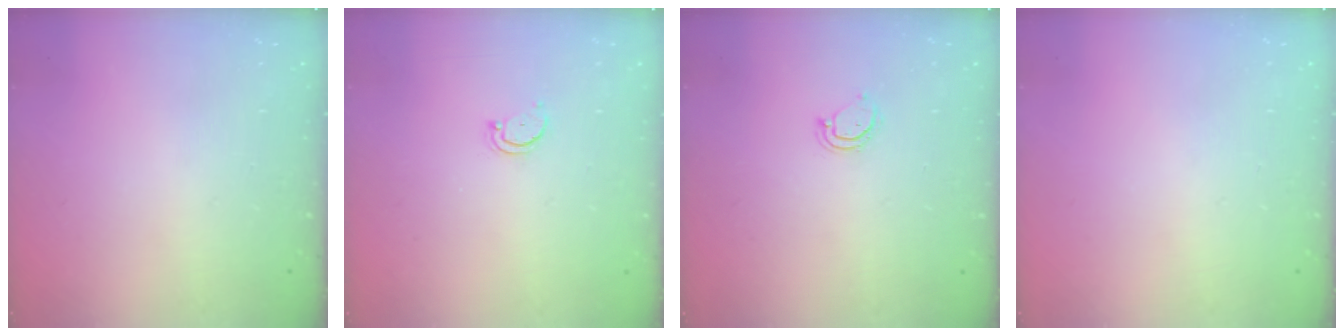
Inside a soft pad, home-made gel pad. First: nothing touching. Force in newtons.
{"total": 2.5, "press": 2.4, "slide": 0.5}
{"total": 3.0, "press": 3.0, "slide": 0.2}
{"total": 0.0}